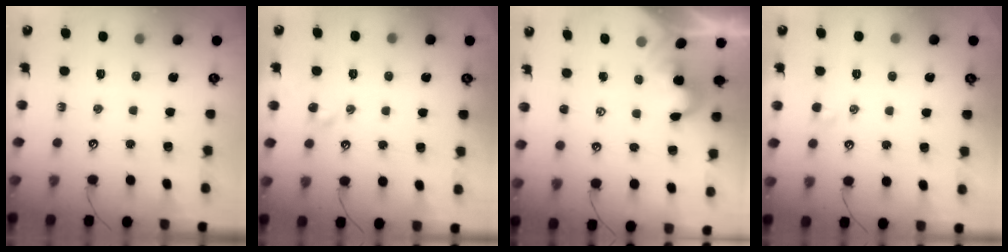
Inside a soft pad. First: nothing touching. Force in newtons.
{"total": 2.1, "press": 2.0, "slide": 0.6}
{"total": 2.0, "press": 2.0, "slide": 0.5}
{"total": 0.6, "press": 0.3, "slide": 0.5}